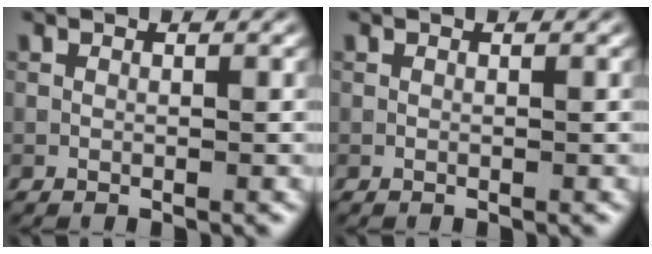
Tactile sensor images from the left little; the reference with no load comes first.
{"total": 0.0}